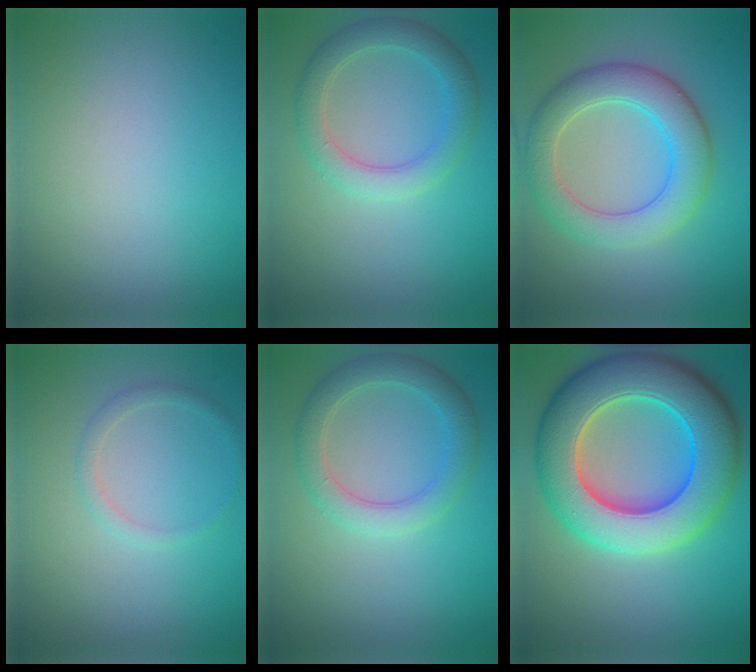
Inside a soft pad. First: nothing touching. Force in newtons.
{"total": 3.5, "press": 3.5, "slide": 0.3}
{"total": 5.9, "press": 5.9, "slide": 0.1}
{"total": 1.2, "press": 1.2, "slide": 0.2}
{"total": 3.5, "press": 3.5, "slide": 0.3}
{"total": 11.9, "press": 11.9, "slide": 0.3}